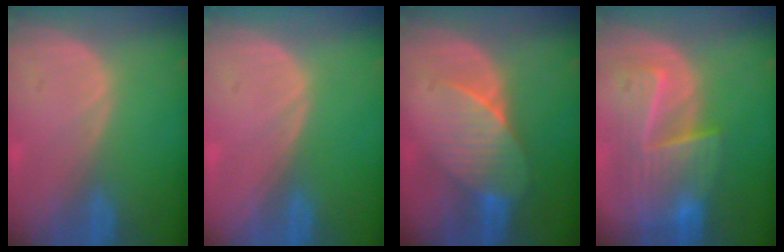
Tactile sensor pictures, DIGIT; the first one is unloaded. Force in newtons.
{"total": 0.0}
{"total": 7.0, "press": 6.6, "slide": 2.3}
{"total": 9.3, "press": 8.3, "slide": 4.3}